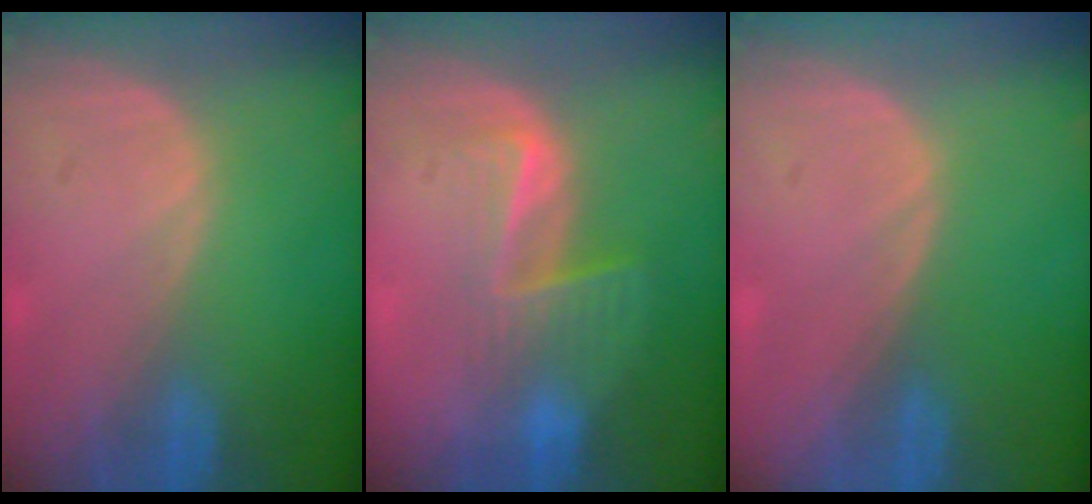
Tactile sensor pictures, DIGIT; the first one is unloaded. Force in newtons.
{"total": 6.7, "press": 5.7, "slide": 3.6}
{"total": 0.0}